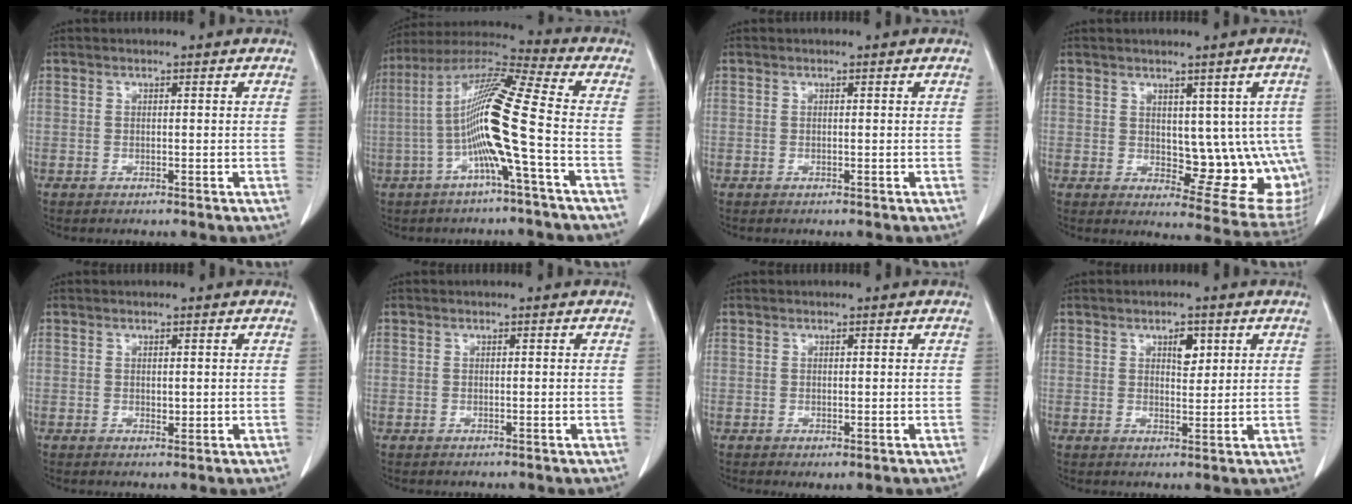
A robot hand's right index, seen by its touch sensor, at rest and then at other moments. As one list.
[{"total": 13.6, "force": [-2.8, -1.2, 13.3], "torque": [-0.255, 0.012, -0.067]}, {"total": 0.0}, {"total": 11.5, "force": [0.5, 5.8, 9.9], "torque": [-0.097, -0.001, 0.021]}, {"total": 0.9, "force": [0.1, 0.5, 0.7], "torque": [-0.012, -0.004, 0.005]}, {"total": 0.0}, {"total": 1.7, "force": [-0.7, 0.9, 1.2], "torque": [-0.021, -0.004, -0.002]}, {"total": 3.0, "force": [1.4, 1.4, 2.3], "torque": [-0.033, -0.002, 0.024]}]